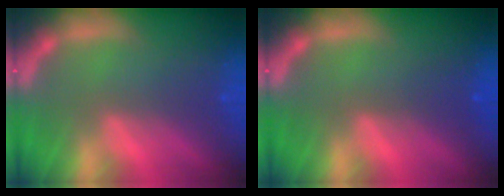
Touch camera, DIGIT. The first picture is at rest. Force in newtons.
{"total": 1.5}